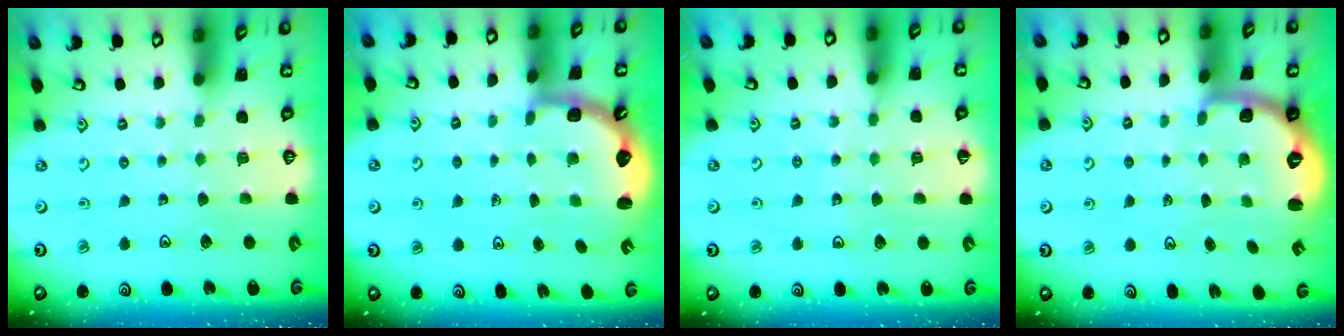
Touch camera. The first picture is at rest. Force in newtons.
{"total": 2.7, "press": 2.1, "slide": 1.7}
{"total": 4.6, "press": 4.5, "slide": 1.3}
{"total": 2.7, "press": 1.7, "slide": 2.1}